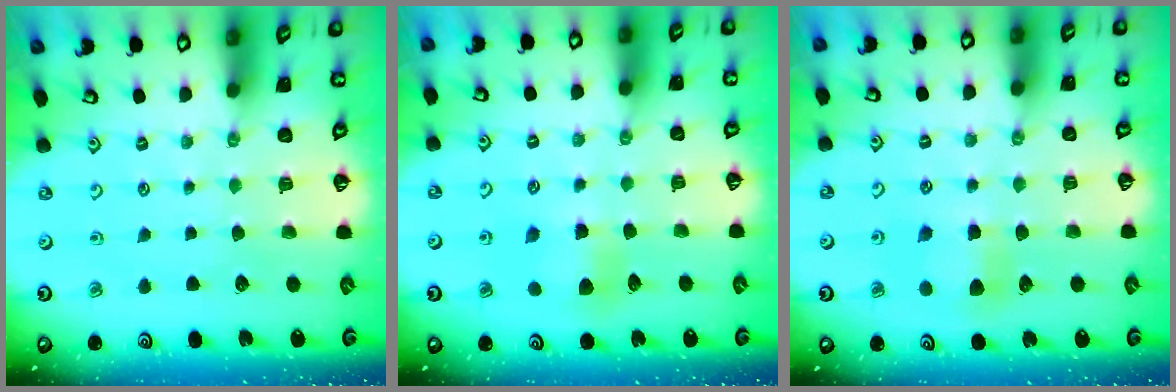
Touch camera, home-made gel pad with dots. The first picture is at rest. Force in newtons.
{"total": 6.0, "press": 6.0, "slide": 0.5}
{"total": 5.6, "press": 5.6, "slide": 0.0}